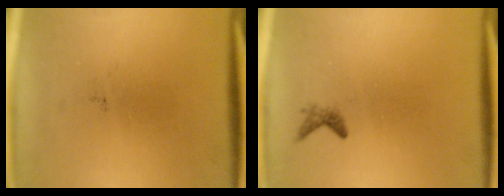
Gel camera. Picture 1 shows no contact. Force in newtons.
{"total": 0.9}